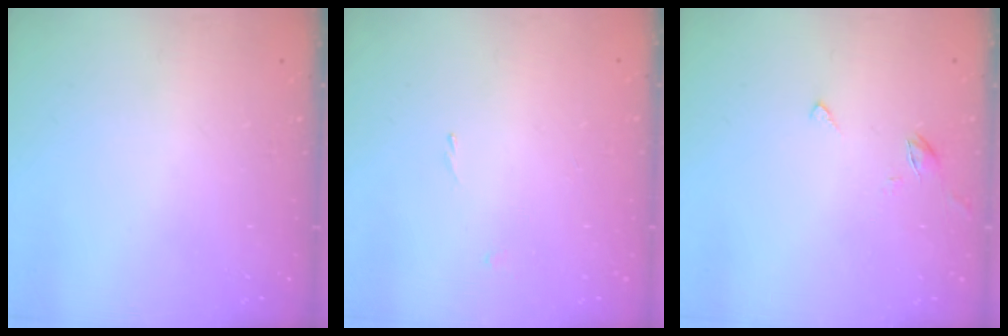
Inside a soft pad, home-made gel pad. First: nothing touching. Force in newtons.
{"total": 0.7, "press": 0.5, "slide": 0.4}
{"total": 3.1, "press": 3.1, "slide": 0.4}